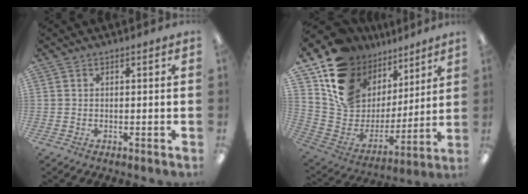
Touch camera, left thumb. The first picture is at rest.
{"total": 16.8, "force": [9.9, 12.2, 6.1], "torque": [-0.122, -0.069, 0.195]}